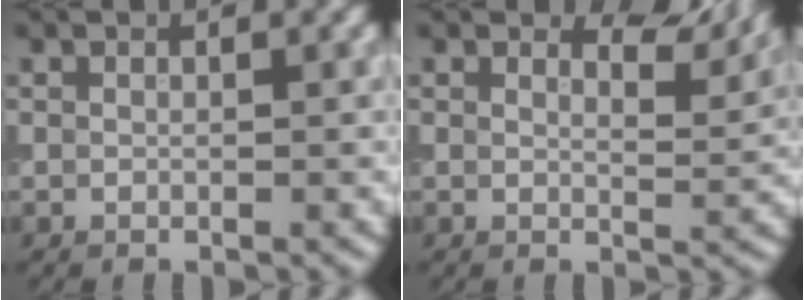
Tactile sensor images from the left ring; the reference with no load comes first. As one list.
[{"total": 3.2, "force": [2.7, 0.9, 1.6], "torque": [-0.025, -0.004, 0.034]}]